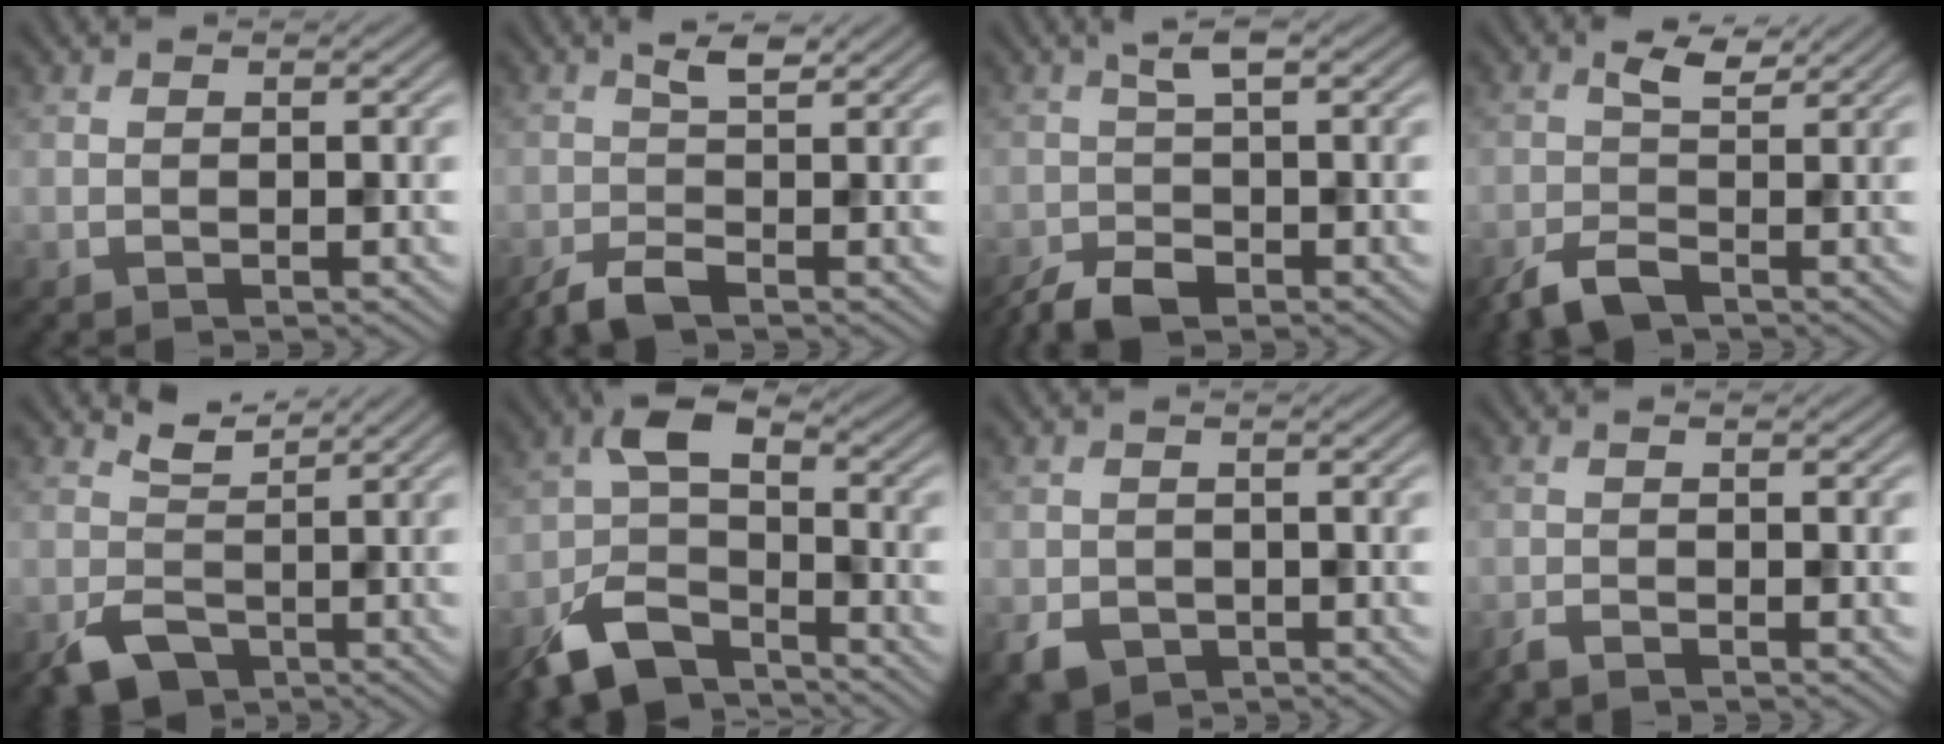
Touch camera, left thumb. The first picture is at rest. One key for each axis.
{"total": 3.3, "fx": -1.3, "fy": 1.0, "fz": 2.9, "tx": -0.062, "ty": 0.002, "tz": -0.030}
{"total": 4.1, "fx": -2.1, "fy": 1.4, "fz": 3.3, "tx": -0.072, "ty": -0.004, "tz": -0.048}
{"total": 4.4, "fx": -1.5, "fy": 2.2, "fz": 3.5, "tx": -0.073, "ty": 0.000, "tz": -0.036}
{"total": 4.0, "fx": -0.1, "fy": 3.1, "fz": 2.5, "tx": -0.056, "ty": -0.019, "tz": 0.002}
{"total": 10.3, "fx": -6.9, "fy": 4.6, "fz": 6.1, "tx": -0.117, "ty": -0.008, "tz": -0.144}
{"total": 3.6, "fx": -1.9, "fy": 2.7, "fz": 1.4, "tx": -0.035, "ty": -0.014, "tz": -0.039}
{"total": 1.7, "fx": -1.5, "fy": 0.2, "fz": 0.8, "tx": -0.018, "ty": -0.004, "tz": -0.033}